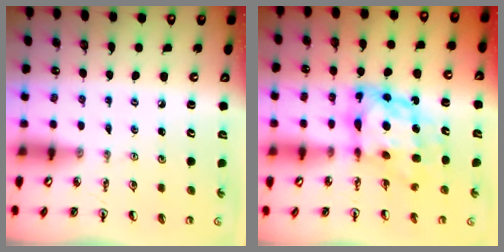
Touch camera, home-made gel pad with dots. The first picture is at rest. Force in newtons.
{"total": 9.8, "press": 9.7, "slide": 1.2}